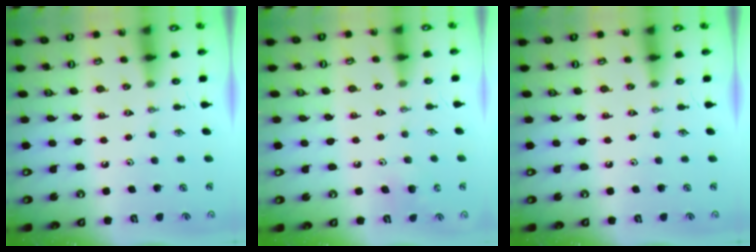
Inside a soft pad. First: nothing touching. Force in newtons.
{"total": 5.7, "press": 5.7, "slide": 0.6}
{"total": 0.0}